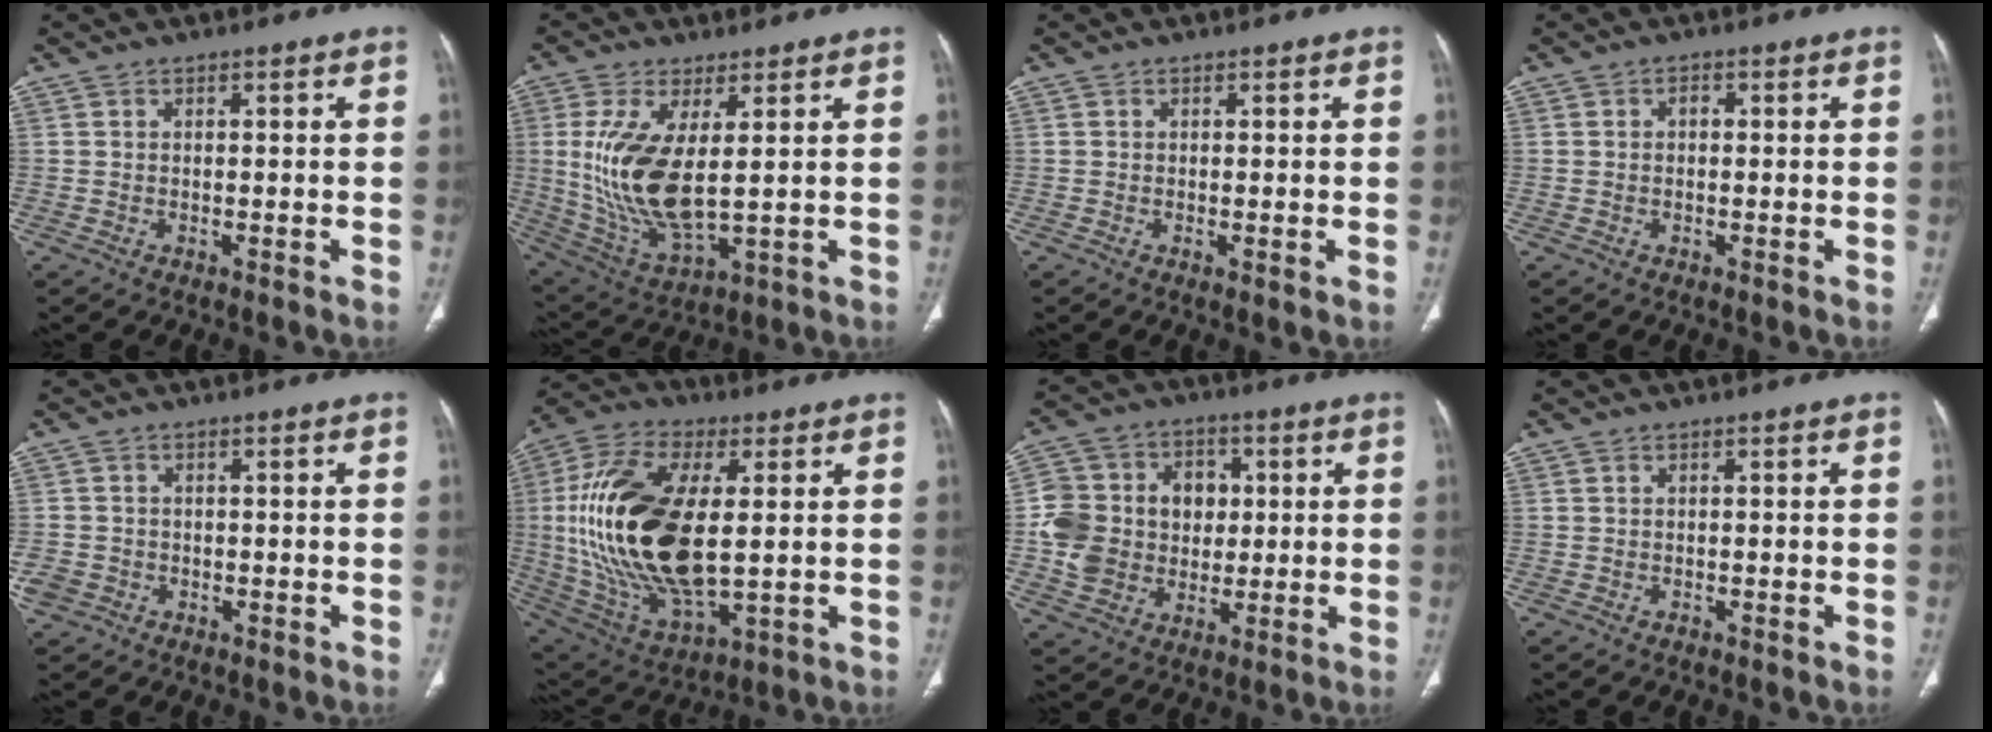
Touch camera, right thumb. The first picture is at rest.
{"total": 15.1, "force": [1.9, 6.1, 13.6], "torque": [-0.293, -0.024, 0.054]}
{"total": 0.8, "force": [-0.2, 0.1, 0.8], "torque": [-0.015, -0.006, -0.003]}
{"total": 1.2, "force": [0.0, 0.8, 0.9], "torque": [-0.011, 0.004, -0.003]}
{"total": 4.0, "force": [-1.6, 3.4, 1.3], "torque": [-0.028, 0.014, -0.026]}
{"total": 26.8, "force": [1.9, 13.0, 23.4], "torque": [-0.481, -0.014, 0.040]}
{"total": 15.0, "force": [0.4, 13.0, 7.5], "torque": [-0.111, 0.025, 0.013]}
{"total": 0.0}